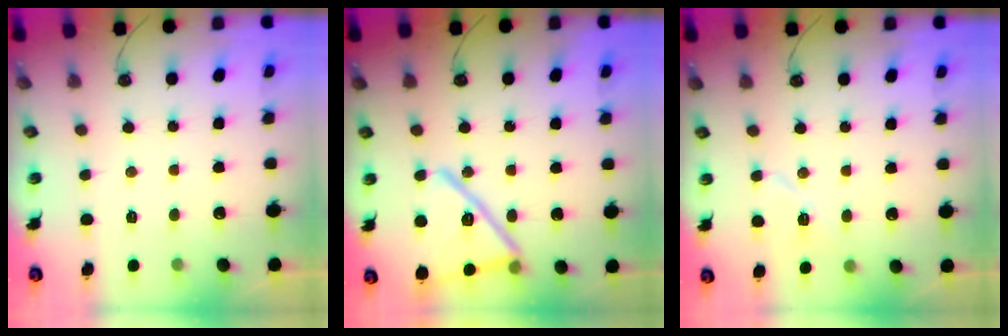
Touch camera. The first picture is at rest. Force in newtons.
{"total": 21.2, "press": 18.4, "slide": 10.5}
{"total": 7.9, "press": 7.7, "slide": 1.4}